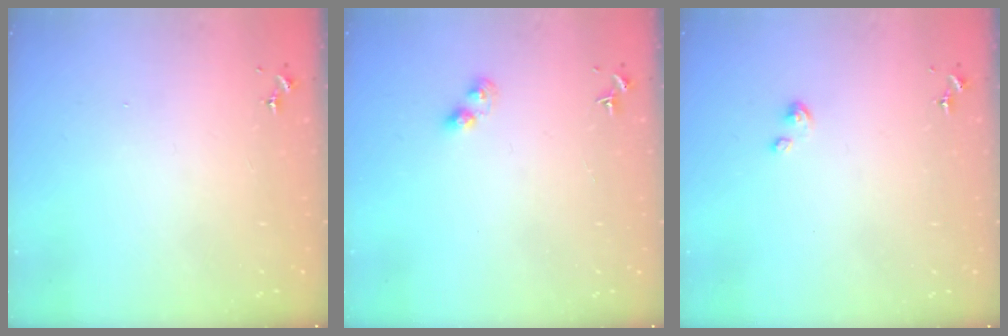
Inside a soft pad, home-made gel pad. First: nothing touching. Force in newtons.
{"total": 3.7, "press": 3.7, "slide": 0.2}
{"total": 3.8, "press": 3.8, "slide": 0.4}